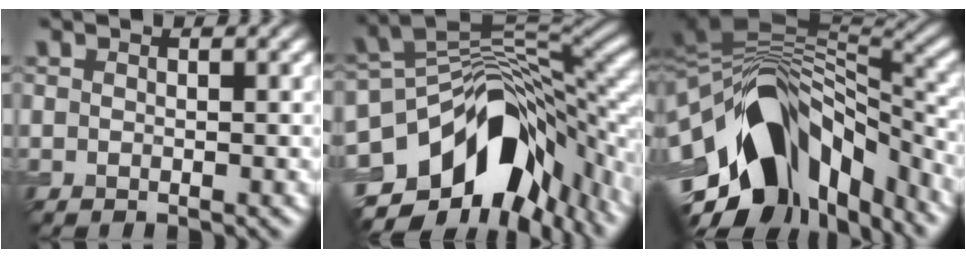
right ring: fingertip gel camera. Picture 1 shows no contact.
{"total": 15.4, "force": [-5.2, 9.2, 11.2], "torque": [-0.198, -0.006, -0.077]}
{"total": 16.4, "force": [-5.5, 10.1, 11.7], "torque": [-0.205, -0.029, -0.066]}